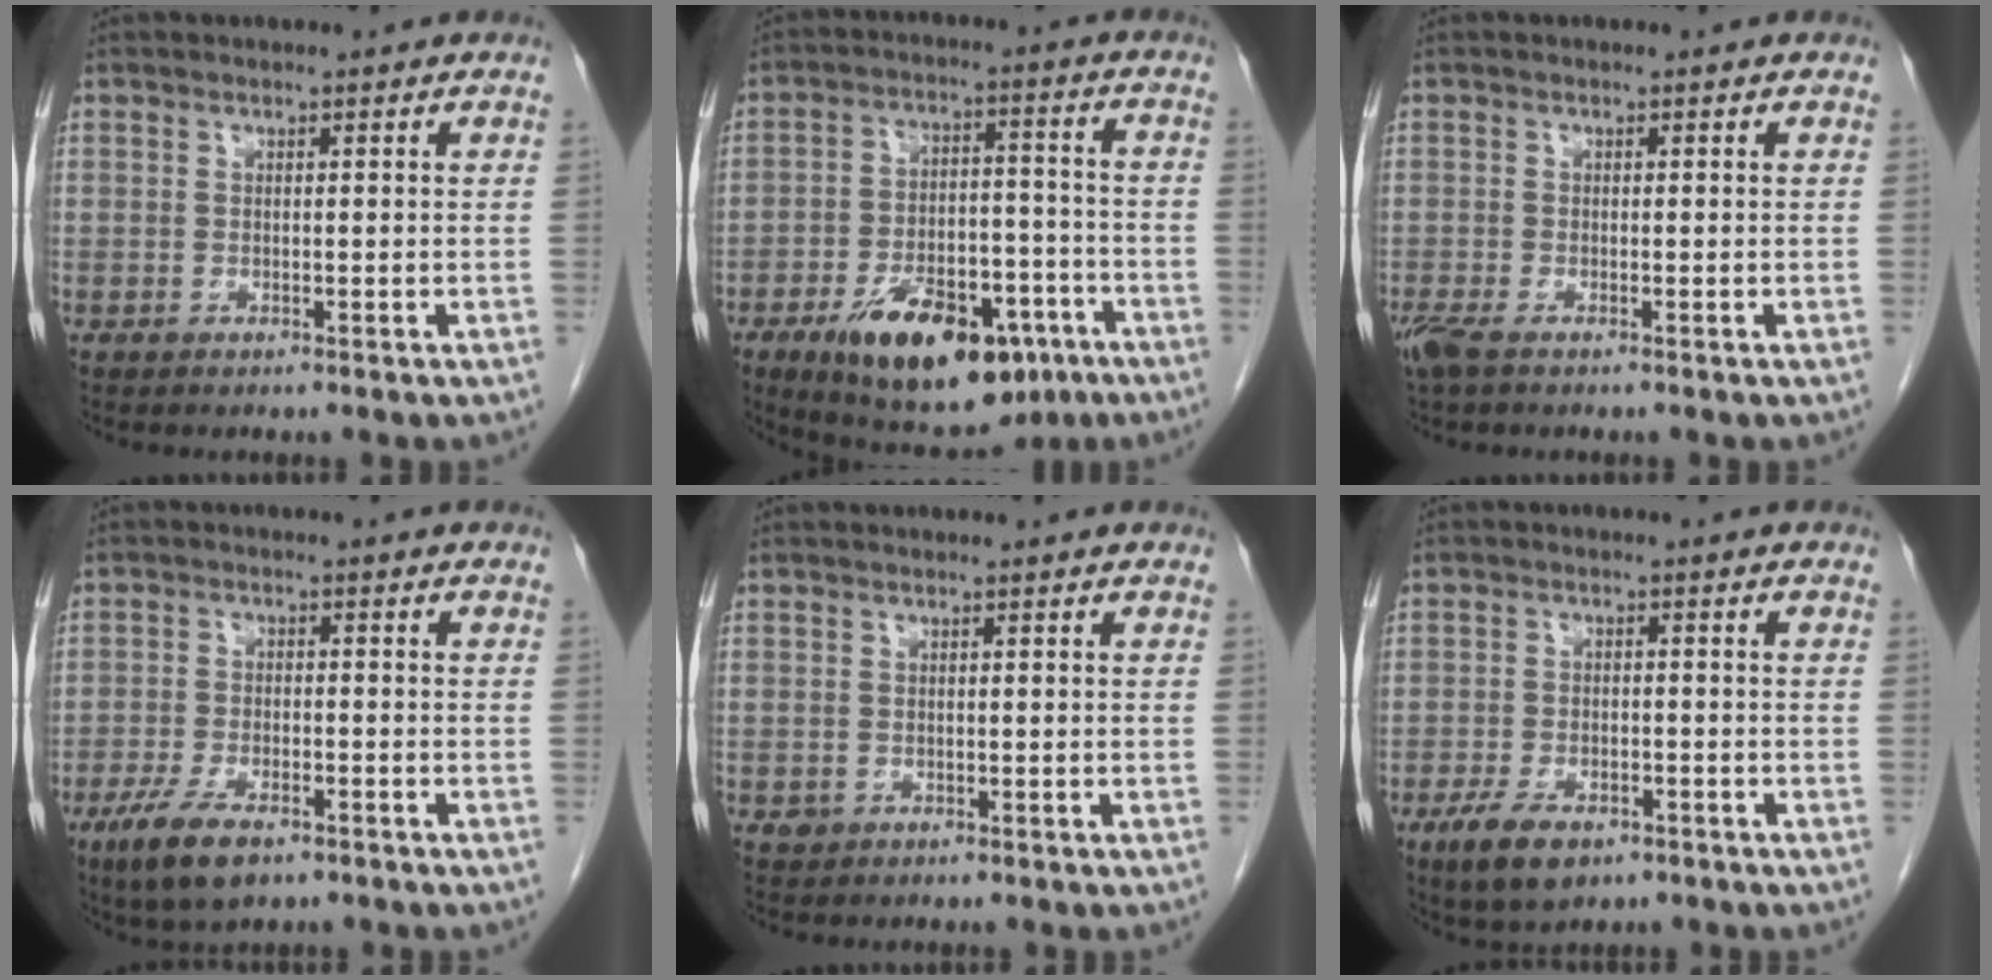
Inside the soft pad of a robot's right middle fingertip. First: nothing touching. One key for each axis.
{"total": 17.6, "fx": -9.8, "fy": 8.1, "fz": 12.2, "tx": -0.187, "ty": 0.005, "tz": -0.144}
{"total": 2.7, "fx": -1.8, "fy": 0.8, "fz": 1.8, "tx": -0.046, "ty": -0.011, "tz": -0.033}
{"total": 7.2, "fx": -4.5, "fy": 2.6, "fz": 4.9, "tx": -0.099, "ty": -0.011, "tz": -0.076}
{"total": 0.8, "fx": -0.3, "fy": 0.8, "fz": 0.1, "tx": -0.004, "ty": 0.002, "tz": -0.001}
{"total": 6.5, "fx": -4.0, "fy": 3.2, "fz": 4.1, "tx": -0.080, "ty": -0.005, "tz": -0.063}